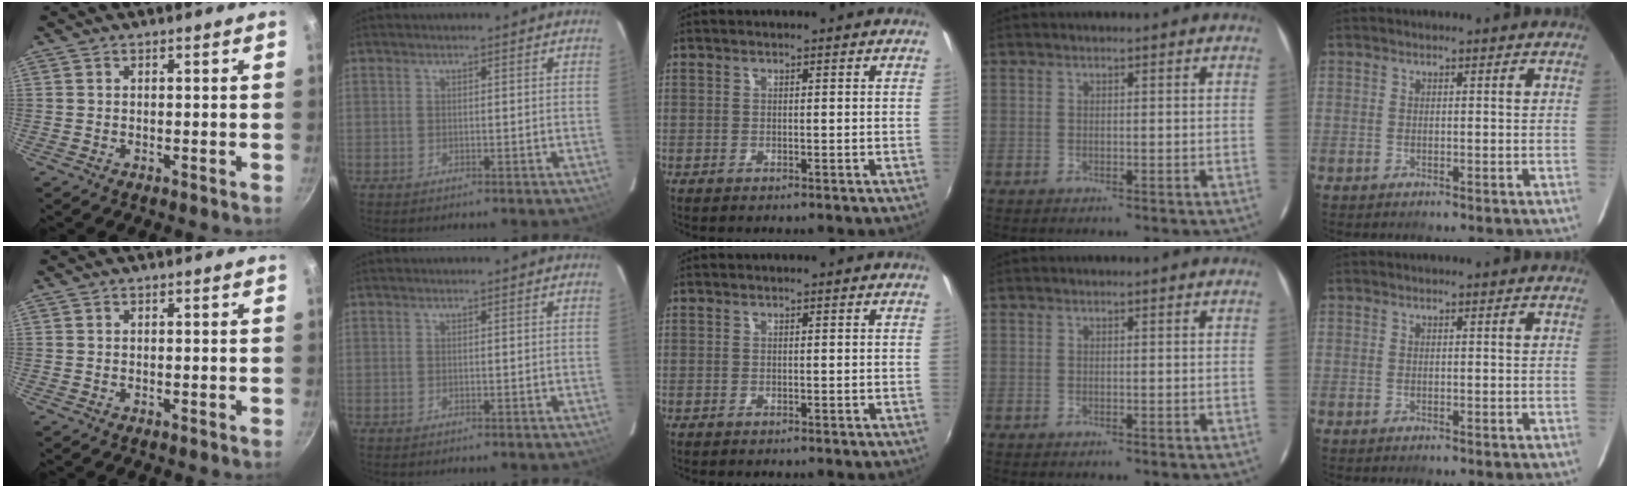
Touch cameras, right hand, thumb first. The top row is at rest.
{}